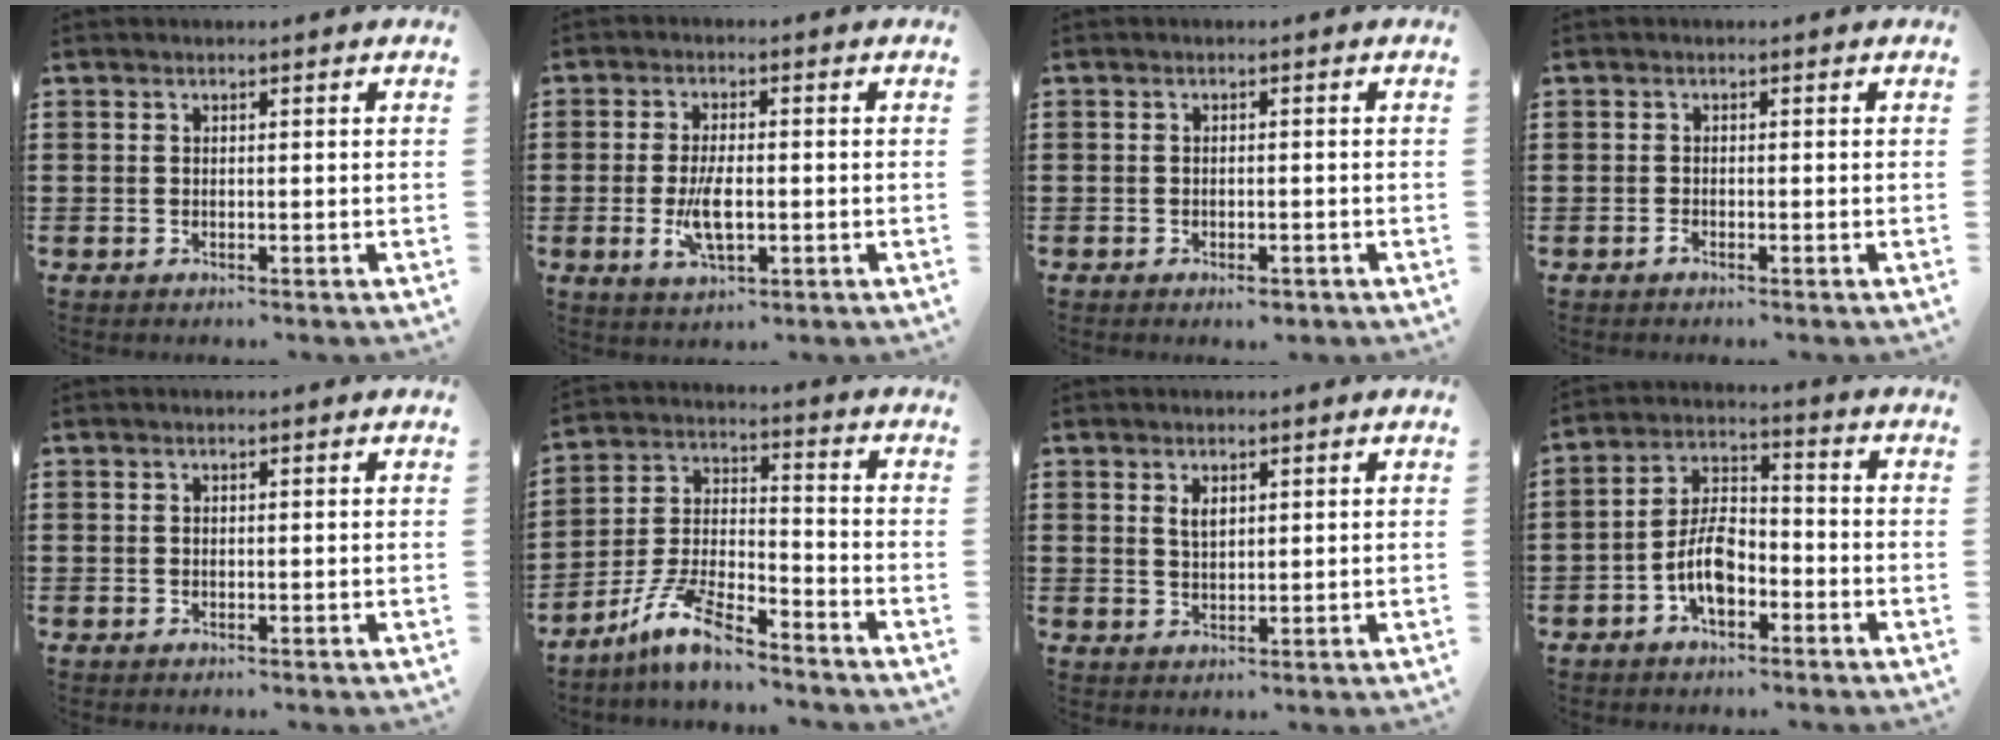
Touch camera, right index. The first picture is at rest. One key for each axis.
{"total": 6.0, "fx": -1.1, "fy": 2.3, "fz": 5.4, "tx": -0.116, "ty": -0.008, "tz": -0.021}
{"total": 1.4, "fx": -1.1, "fy": 0.4, "fz": 0.7, "tx": -0.016, "ty": -0.002, "tz": -0.020}
{"total": 0.8, "fx": -0.7, "fy": 0.3, "fz": 0.3, "tx": -0.006, "ty": 0.000, "tz": -0.014}
{"total": 0.0}
{"total": 9.5, "fx": -7.6, "fy": 1.8, "fz": 5.3, "tx": -0.126, "ty": 0.006, "tz": -0.153}
{"total": 2.0, "fx": 1.0, "fy": 1.0, "fz": 1.4, "tx": -0.029, "ty": 0.005, "tz": 0.017}
{"total": 6.9, "fx": -3.1, "fy": 3.4, "fz": 5.2, "tx": -0.116, "ty": 0.003, "tz": -0.062}